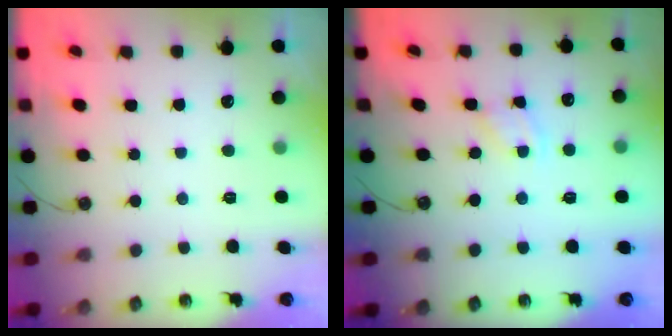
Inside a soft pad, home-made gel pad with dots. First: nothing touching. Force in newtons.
{"total": 1.8, "press": 1.8, "slide": 0.3}